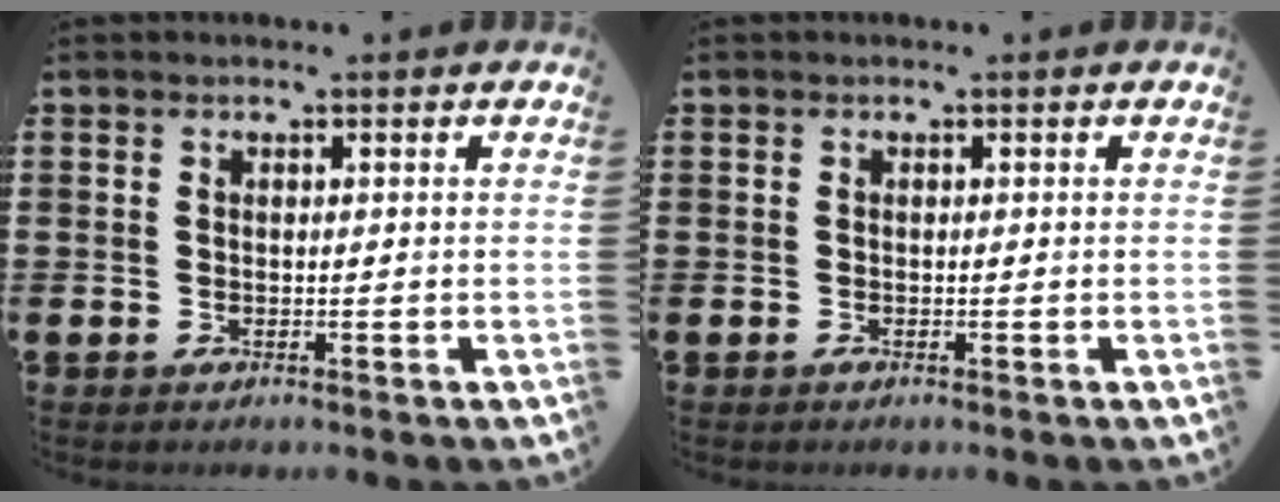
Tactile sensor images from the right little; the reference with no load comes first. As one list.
[{"total": 0.0}]